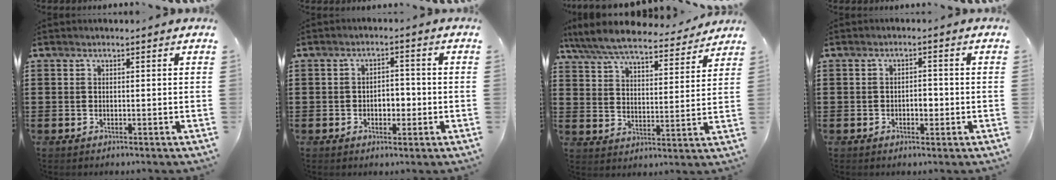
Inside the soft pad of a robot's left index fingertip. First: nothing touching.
{"total": 3.1, "force": [-0.9, 2.0, 2.2], "torque": [-0.039, 0.002, -0.022]}
{"total": 7.8, "force": [7.2, 0.9, 2.9], "torque": [-0.088, -0.041, 0.127]}
{"total": 2.4, "force": [-0.5, 1.3, 1.9], "torque": [-0.040, 0.004, -0.012]}